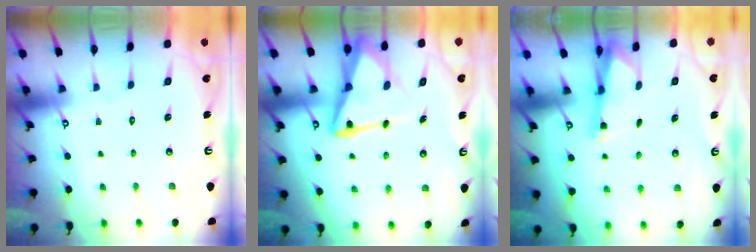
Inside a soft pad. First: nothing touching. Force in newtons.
{"total": 13.3, "press": 13.3, "slide": 1.3}
{"total": 2.9, "press": 2.8, "slide": 0.5}